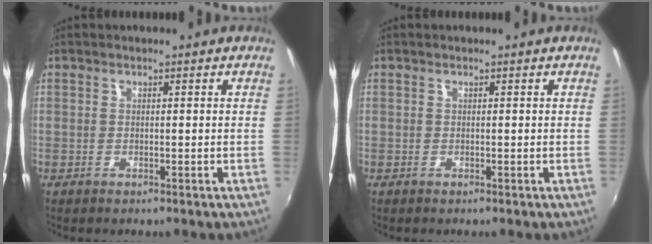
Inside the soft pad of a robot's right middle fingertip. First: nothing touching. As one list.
[{"total": 0.0}]